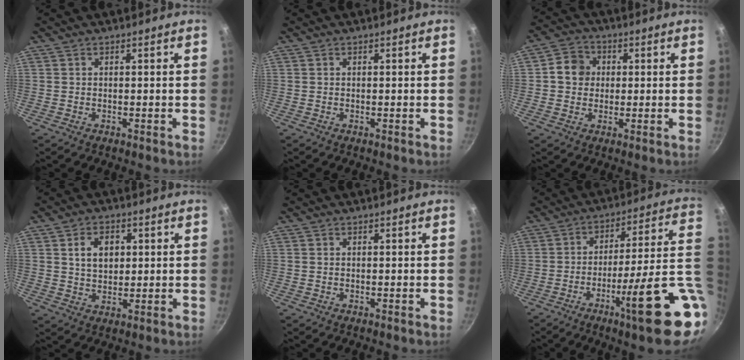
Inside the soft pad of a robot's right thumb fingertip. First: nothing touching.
{"total": 0.0}
{"total": 6.3, "force": [0.8, 5.7, 2.6], "torque": [-0.015, 0.008, -0.002]}
{"total": 6.6, "force": [1.7, 4.7, 4.4], "torque": [-0.055, -0.003, 0.030]}
{"total": 0.0}
{"total": 21.2, "force": [-6.6, 3.2, 19.8], "torque": [-0.250, 0.023, -0.097]}